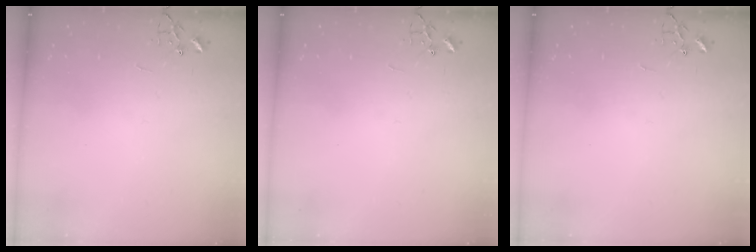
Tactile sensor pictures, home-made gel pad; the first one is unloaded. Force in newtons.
{"total": 0.0}
{"total": 0.0}